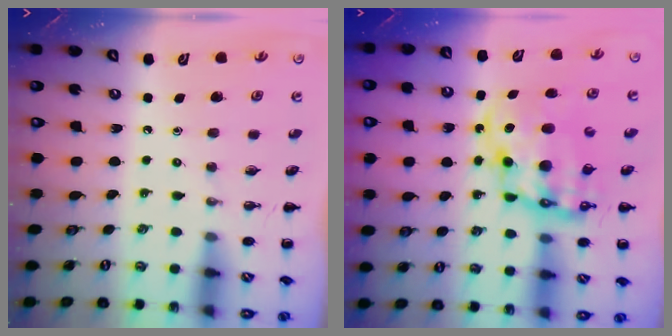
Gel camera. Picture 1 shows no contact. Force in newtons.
{"total": 14.3, "press": 13.8, "slide": 3.4}